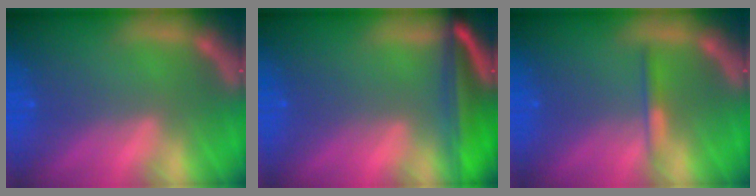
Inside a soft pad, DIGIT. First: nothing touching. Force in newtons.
{"total": 8.6}
{"total": 1.4}